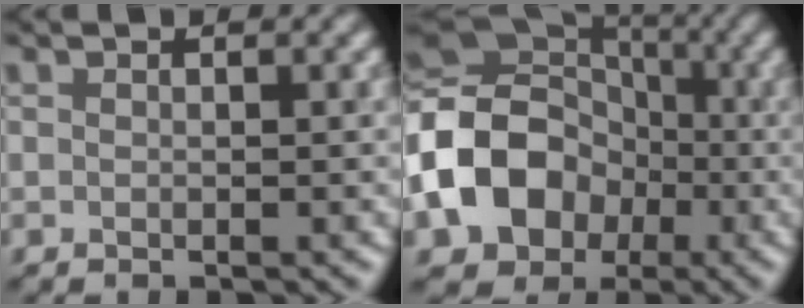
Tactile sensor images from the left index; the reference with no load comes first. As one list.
[{"total": 15.3, "force": [-3.6, 12.4, 8.2], "torque": [-0.166, -0.015, -0.090]}]